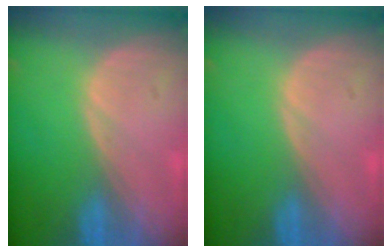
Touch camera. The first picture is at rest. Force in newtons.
{"total": 0.0}